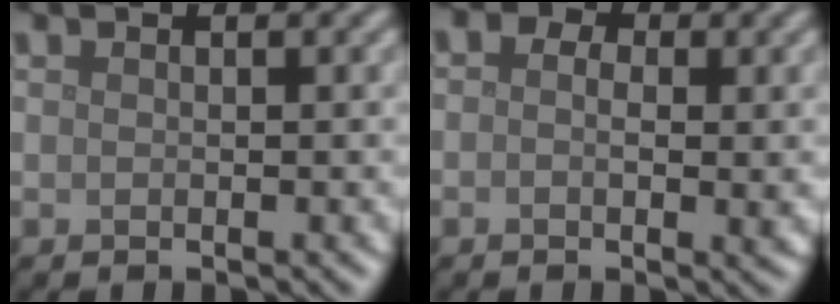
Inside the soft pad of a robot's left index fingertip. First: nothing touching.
{"total": 4.2, "force": [1.0, 2.7, 3.0], "torque": [-0.022, 0.008, -0.012]}